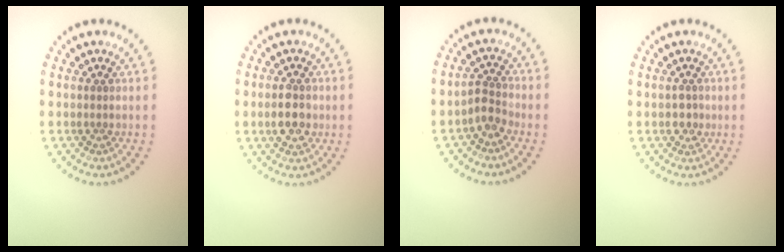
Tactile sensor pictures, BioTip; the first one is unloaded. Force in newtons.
{"total": 3.4, "press": 3.4, "slide": 0.2}
{"total": 2.0, "press": 1.6, "slide": 1.2}
{"total": 1.3, "press": 1.3, "slide": 0.1}